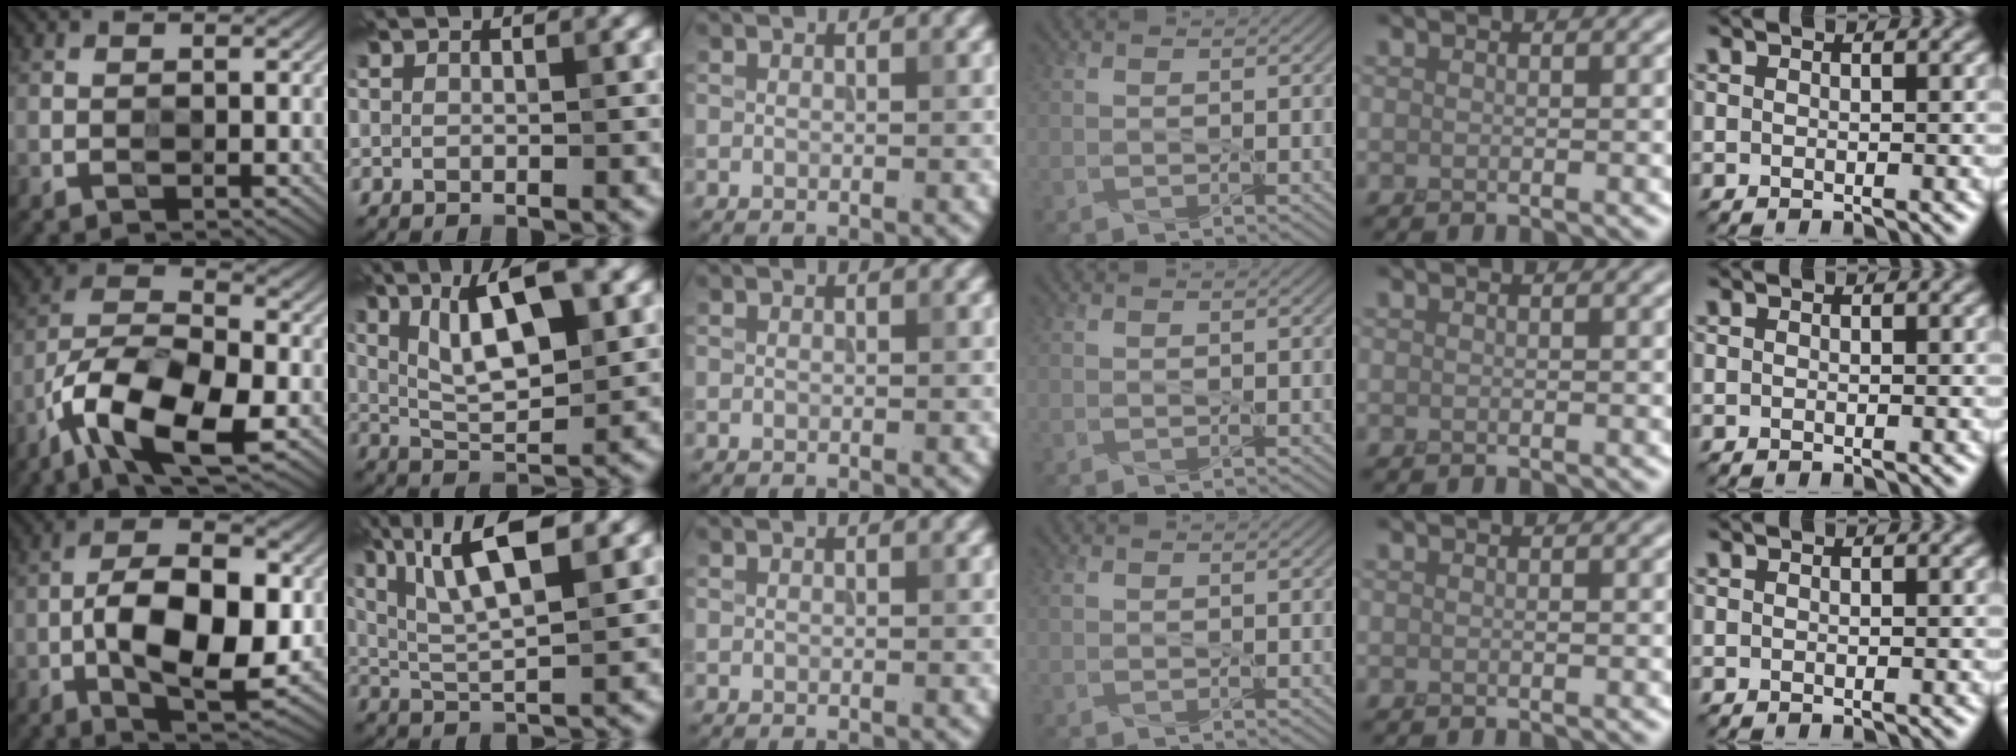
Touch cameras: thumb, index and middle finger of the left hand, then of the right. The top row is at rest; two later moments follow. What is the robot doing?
{"motion": "peel", "object": "sticker"}